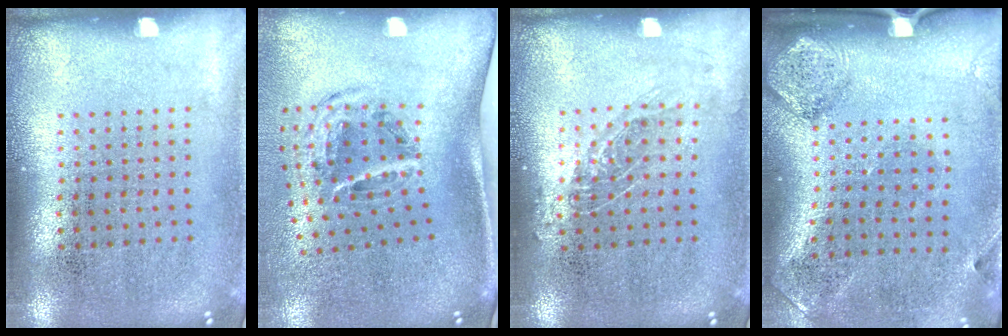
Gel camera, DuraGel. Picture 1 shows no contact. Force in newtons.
{"total": 1.9, "press": 1.1, "slide": 1.6}
{"total": 0.9, "press": 0.8, "slide": 0.4}
{"total": 1.9, "press": 1.1, "slide": 1.6}